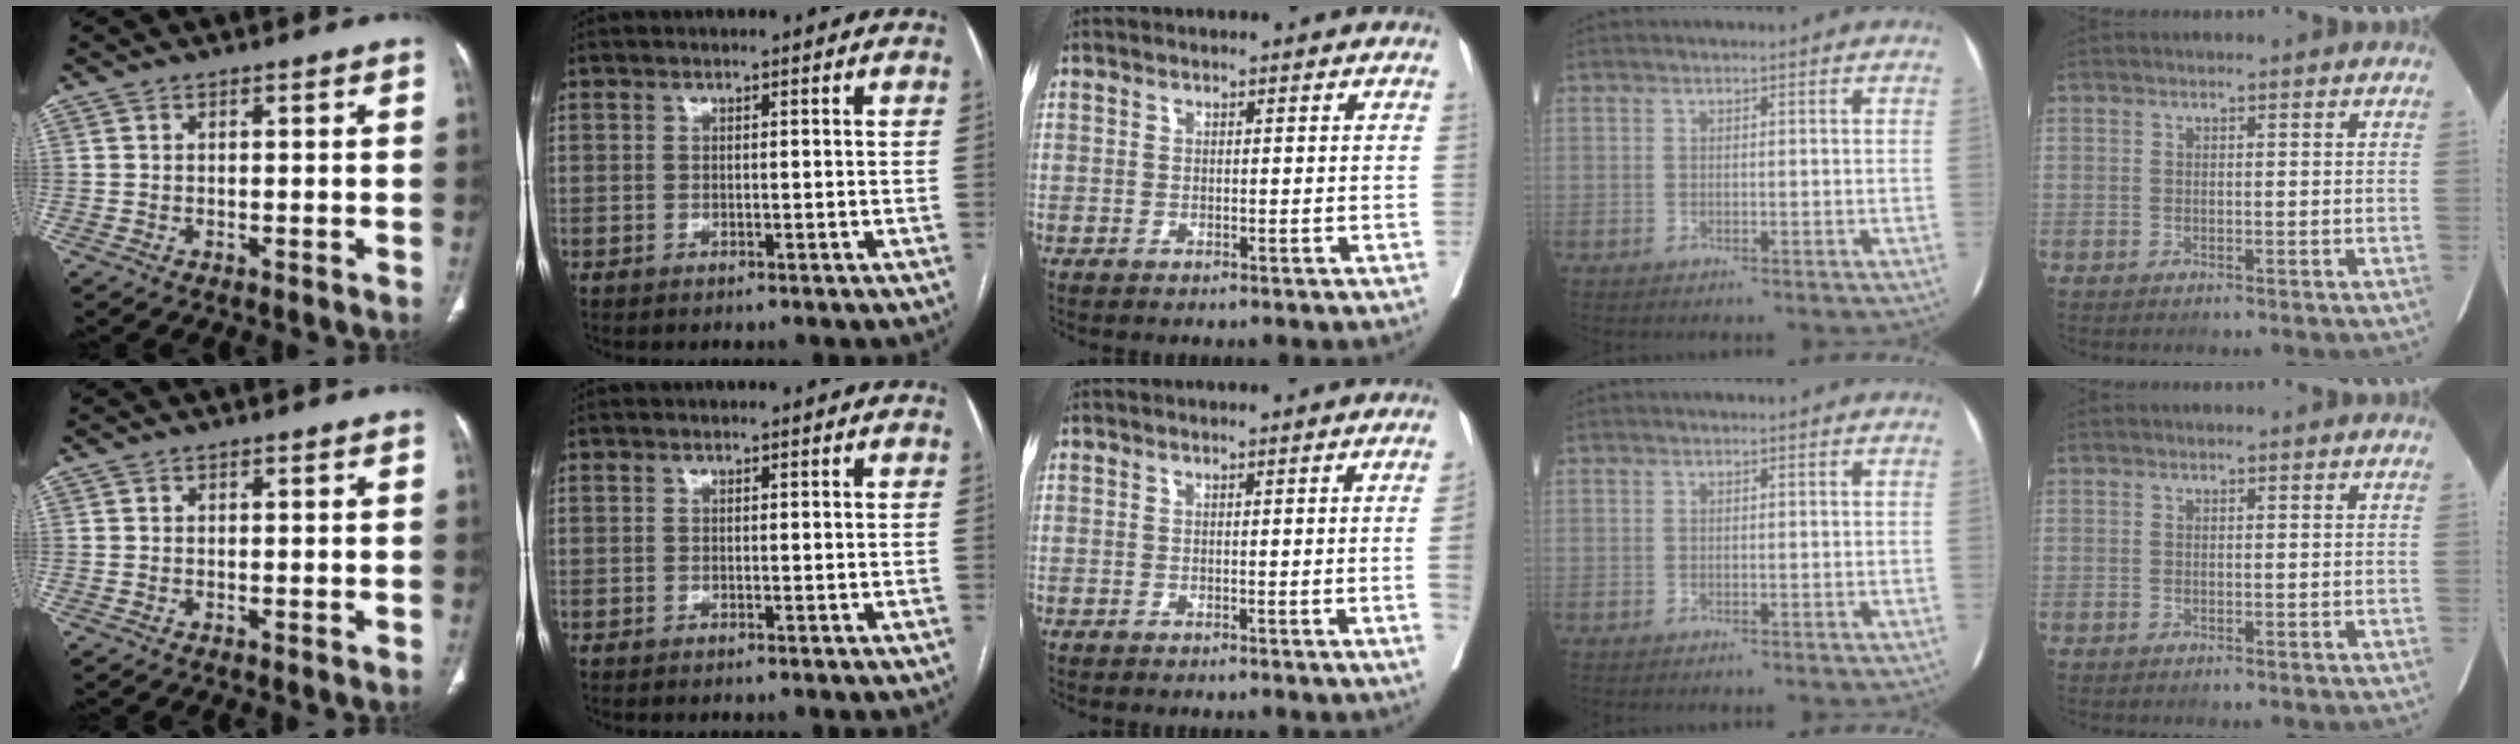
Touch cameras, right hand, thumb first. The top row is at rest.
{"middle": {"total": 1.7, "force": [-0.3, -0.7, 1.5], "torque": [-0.016, -0.002, -0.005]}}